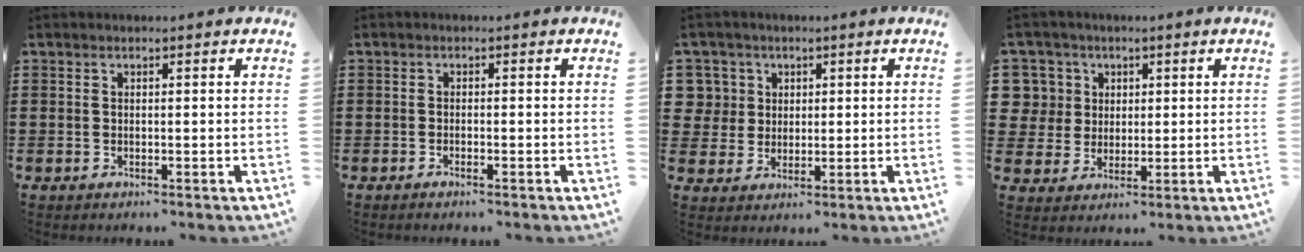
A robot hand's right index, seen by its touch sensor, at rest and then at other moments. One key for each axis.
{"total": 0.8, "fx": -0.6, "fy": 0.0, "fz": 0.5, "tx": -0.009, "ty": -0.003, "tz": -0.011}
{"total": 4.8, "fx": 1.4, "fy": 4.6, "fz": 0.4, "tx": -0.032, "ty": 0.017, "tz": 0.026}
{"total": 5.9, "fx": 1.6, "fy": 5.6, "fz": 0.5, "tx": -0.048, "ty": 0.015, "tz": 0.029}